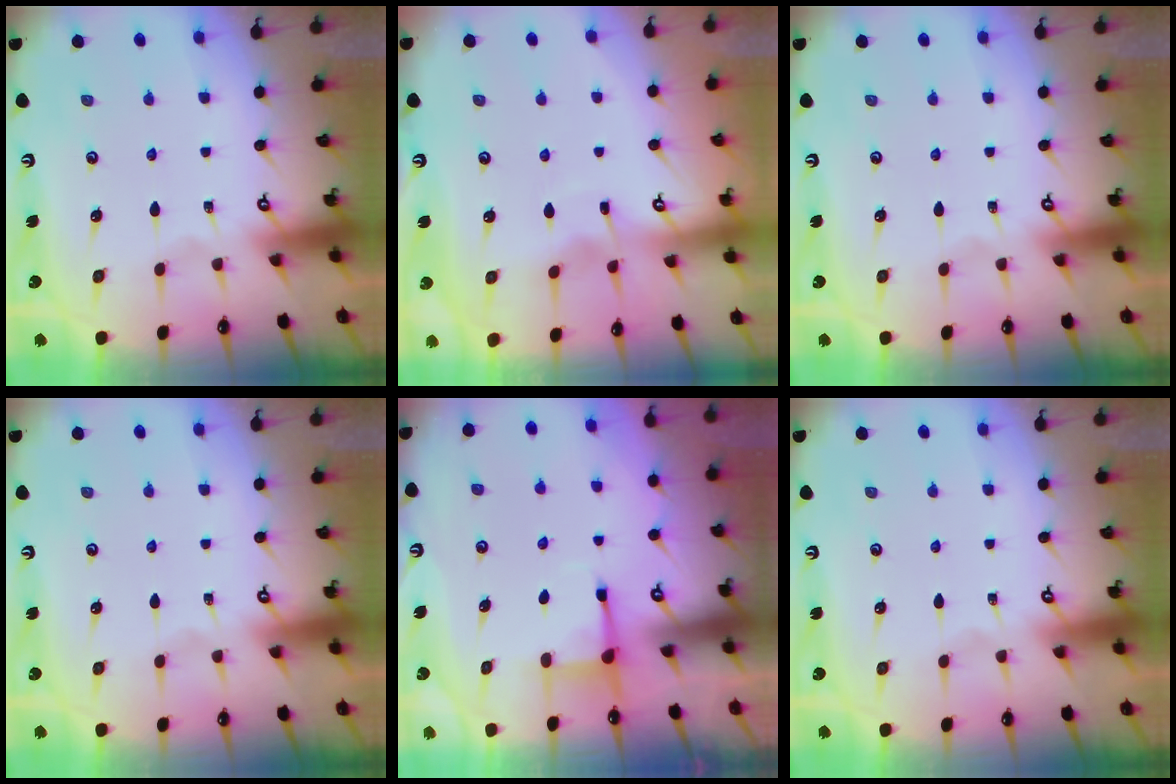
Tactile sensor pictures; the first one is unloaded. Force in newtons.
{"total": 2.9, "press": 2.9, "slide": 0.1}
{"total": 0.0}
{"total": 0.0}
{"total": 3.0, "press": 3.0, "slide": 0.4}
{"total": 0.0}